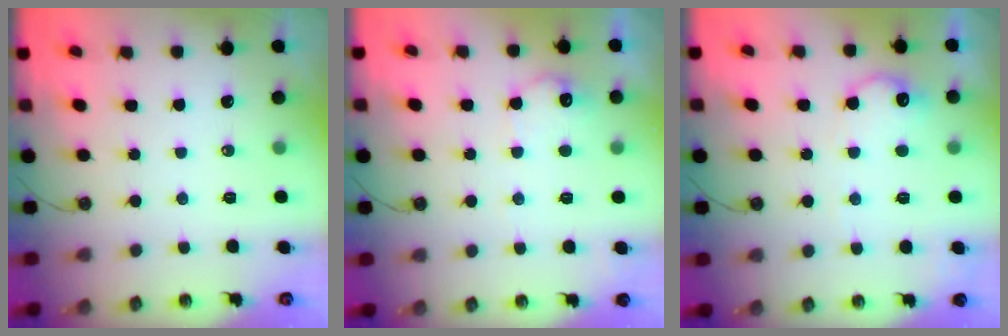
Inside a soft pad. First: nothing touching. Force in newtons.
{"total": 10.8, "press": 10.8, "slide": 0.4}
{"total": 10.3, "press": 10.3, "slide": 0.3}